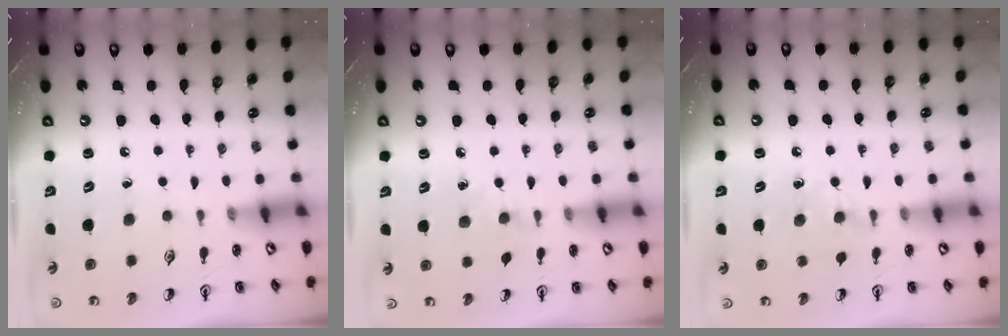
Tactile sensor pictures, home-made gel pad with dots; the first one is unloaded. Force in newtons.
{"total": 5.5, "press": 5.5, "slide": 0.8}
{"total": 6.5, "press": 6.4, "slide": 0.7}